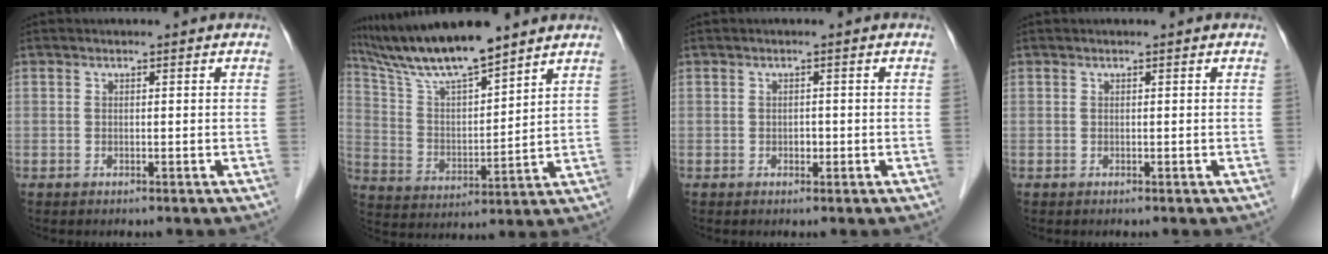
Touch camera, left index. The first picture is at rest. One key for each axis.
{"total": 13.3, "fx": 11.5, "fy": 0.9, "fz": 6.6, "tx": -0.133, "ty": 0.007, "tz": 0.218}
{"total": 0.9, "fx": -0.2, "fy": 0.7, "fz": 0.6, "tx": -0.009, "ty": 0.002, "tz": -0.004}
{"total": 0.0}